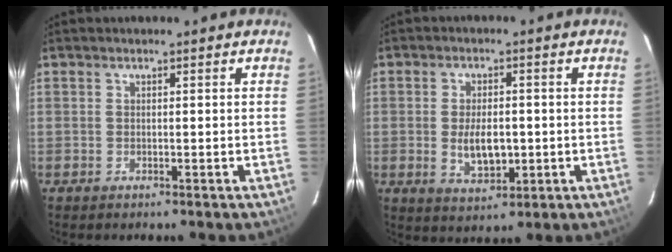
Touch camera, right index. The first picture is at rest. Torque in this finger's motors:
{"motor_torque": [0.08, 0.06, 0.13, 0.05]}